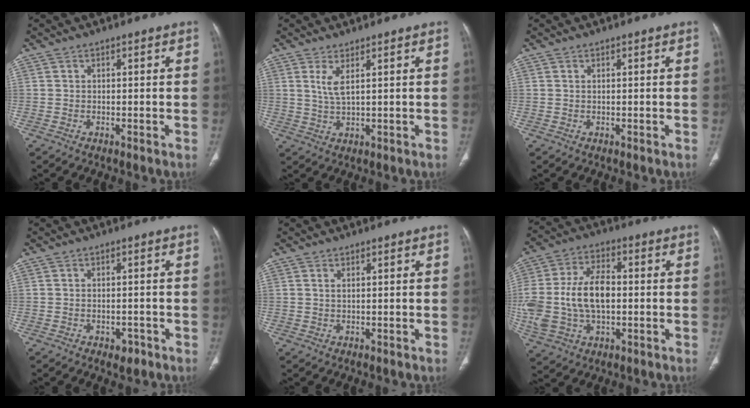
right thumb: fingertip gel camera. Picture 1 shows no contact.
{"total": 3.4, "force": [1.4, 0.7, 3.0], "torque": [-0.069, -0.012, 0.037]}
{"total": 0.0}
{"total": 2.4, "force": [-1.4, 1.4, 1.3], "torque": [-0.009, 0.007, -0.013]}
{"total": 0.7, "force": [0.3, 0.2, 0.6], "torque": [-0.017, 0.004, 0.008]}
{"total": 16.3, "force": [-0.7, 10.1, 12.8], "torque": [-0.267, 0.020, -0.007]}